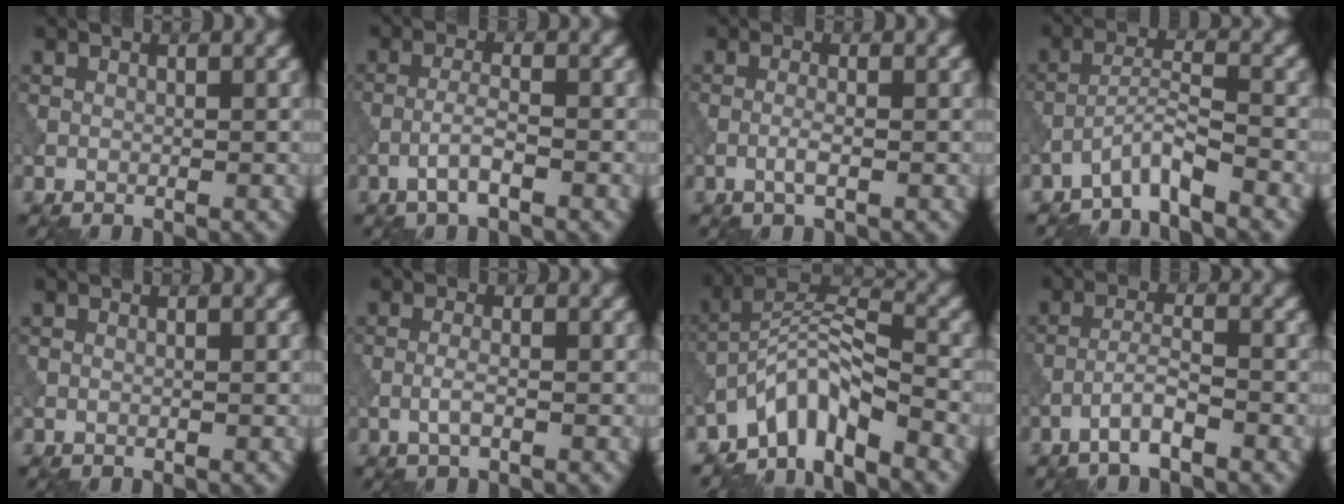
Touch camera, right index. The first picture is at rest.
{"total": 2.4, "force": [-1.2, 0.4, 2.0], "torque": [-0.040, 0.009, -0.029]}
{"total": 1.4, "force": [-0.5, 0.2, 1.2], "torque": [-0.027, 0.002, -0.014]}
{"total": 3.5, "force": [-3.0, 0.2, 1.7], "torque": [-0.032, 0.010, -0.068]}
{"total": 0.0}
{"total": 1.5, "force": [-0.6, 0.3, 1.3], "torque": [-0.030, 0.002, -0.016]}
{"total": 6.1, "force": [-4.7, 1.8, 3.6], "torque": [-0.054, 0.010, -0.096]}
{"total": 2.7, "force": [-1.7, 0.4, 2.0], "torque": [-0.039, 0.012, -0.039]}